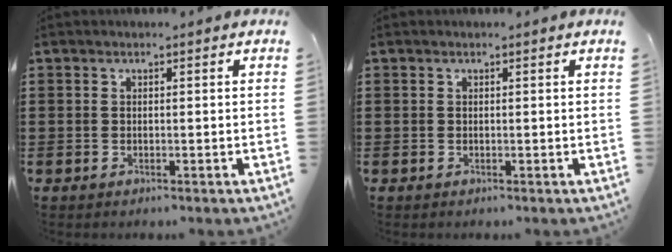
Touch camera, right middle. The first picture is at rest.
{"total": 0.0}